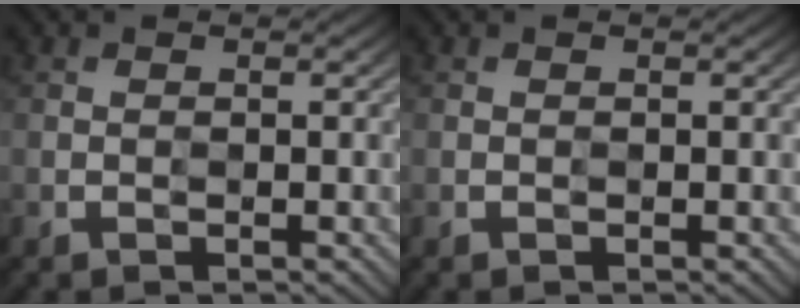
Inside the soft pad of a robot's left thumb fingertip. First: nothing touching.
{"total": 0.0}